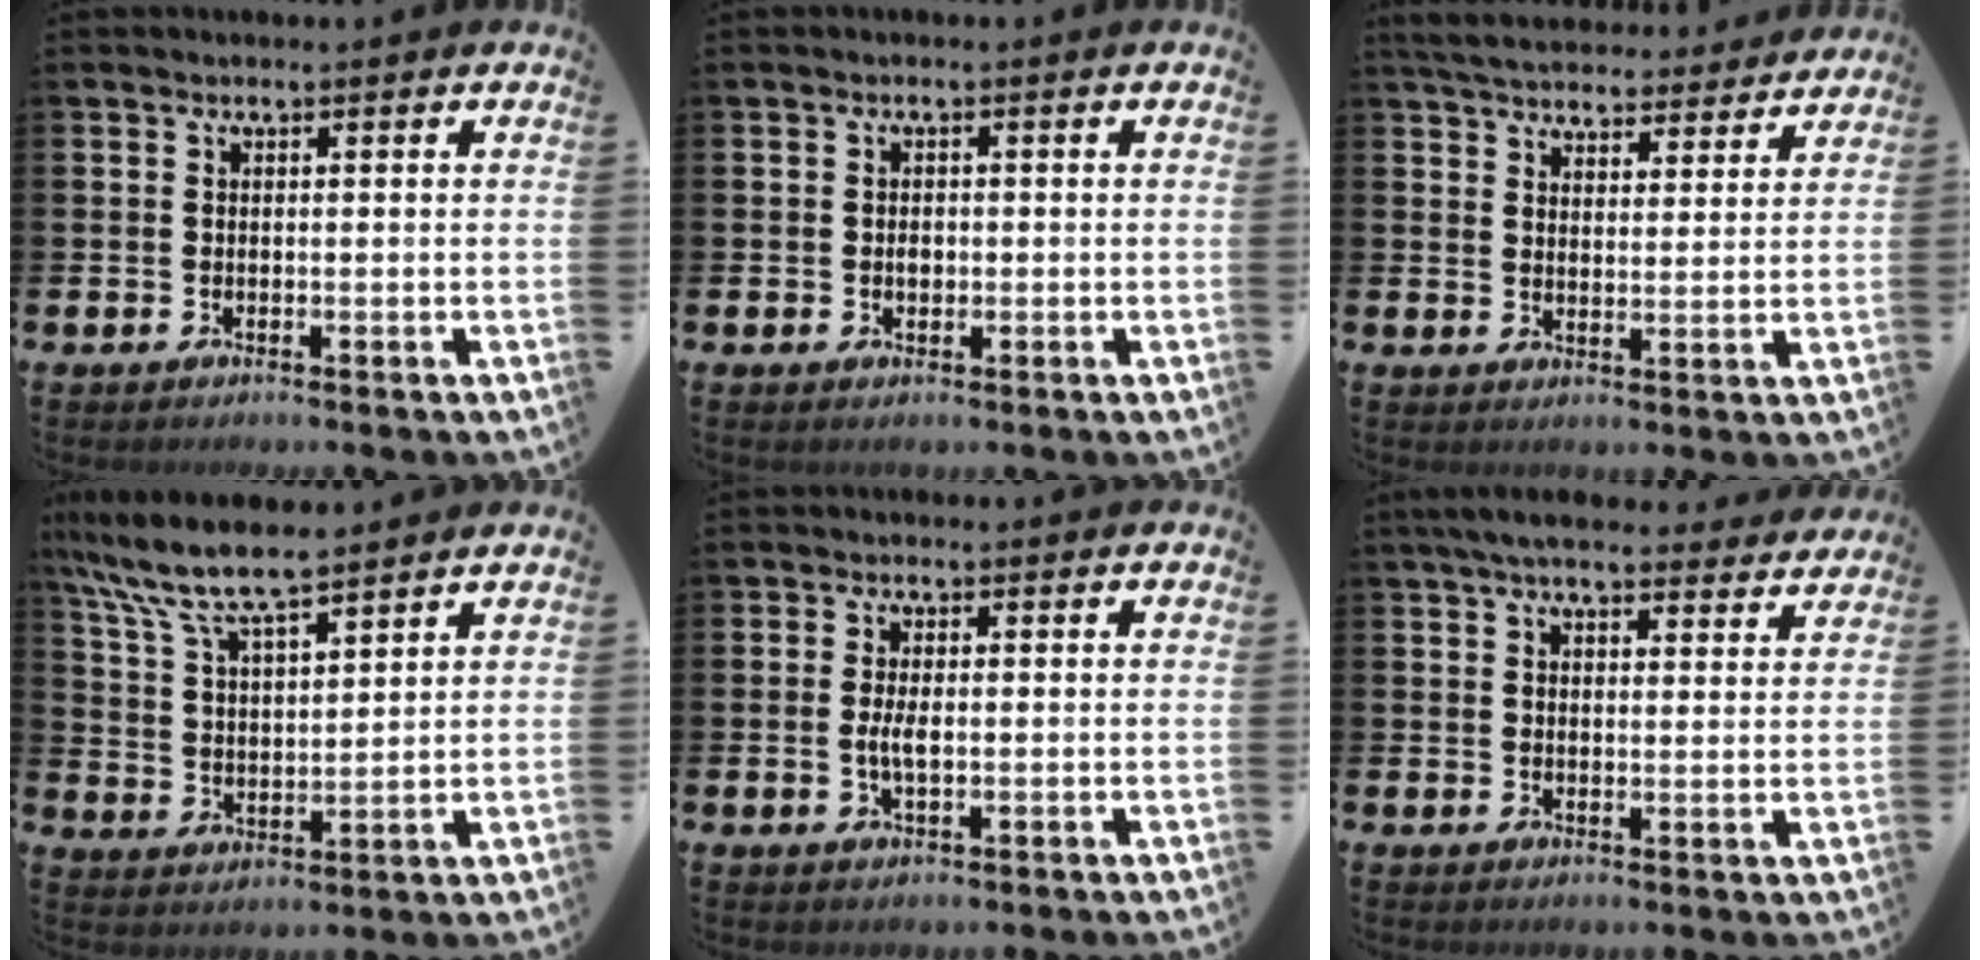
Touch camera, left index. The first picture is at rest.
{"total": 1.4, "force": [-0.1, 1.0, 0.9], "torque": [-0.003, 0.001, -0.007]}
{"total": 5.8, "force": [5.6, 1.2, 0.7], "torque": [-0.029, -0.035, 0.098]}
{"total": 8.6, "force": [7.8, 1.4, 3.2], "torque": [-0.093, -0.037, 0.139]}
{"total": 2.7, "force": [-0.1, 1.1, 2.4], "torque": [-0.040, -0.001, -0.004]}
{"total": 5.7, "force": [5.3, 1.2, 1.8], "torque": [-0.034, -0.018, 0.094]}